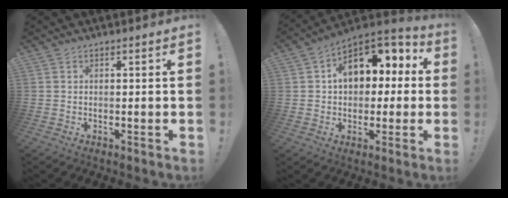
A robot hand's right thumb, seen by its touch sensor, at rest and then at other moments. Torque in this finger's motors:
{"motor_torque": [2.37, 2.64, 0.53, -0.20, 0.09]}